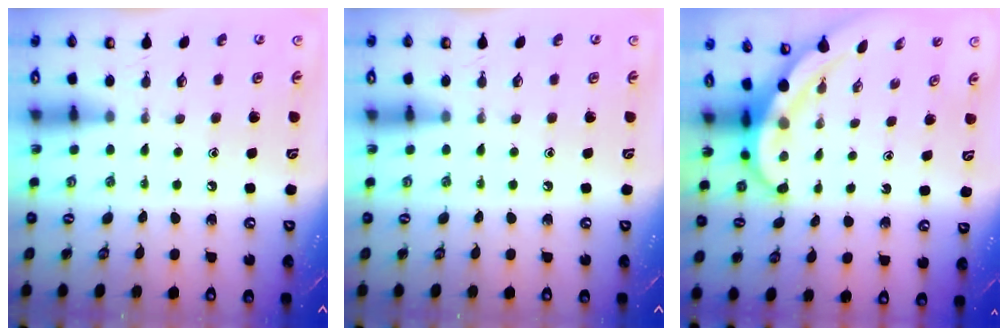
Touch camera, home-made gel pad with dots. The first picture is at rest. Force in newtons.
{"total": 0.0}
{"total": 4.5, "press": 4.4, "slide": 0.5}